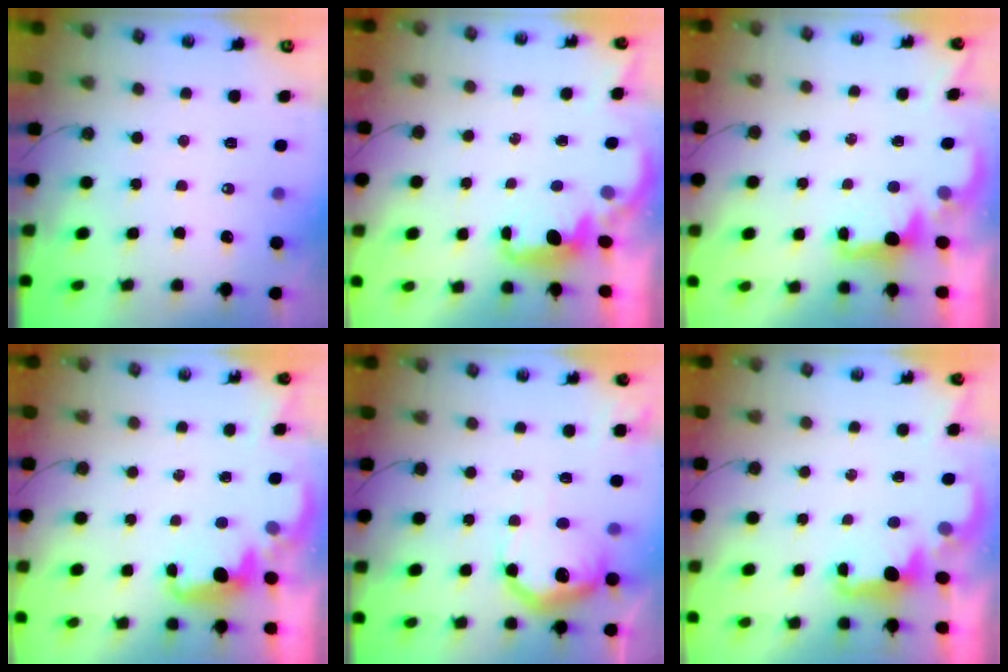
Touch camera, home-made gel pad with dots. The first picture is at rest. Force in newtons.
{"total": 1.5, "press": 1.3, "slide": 0.7}
{"total": 2.1, "press": 1.9, "slide": 0.8}
{"total": 2.2, "press": 2.2, "slide": 0.6}
{"total": 13.9, "press": 13.9, "slide": 0.9}
{"total": 2.2, "press": 2.1, "slide": 0.7}